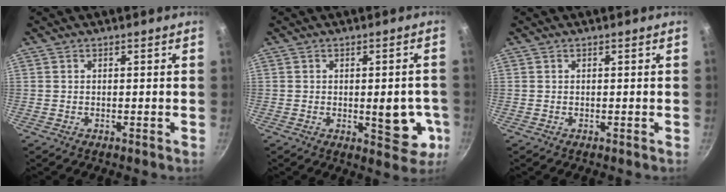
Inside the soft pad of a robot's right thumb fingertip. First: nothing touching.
{"total": 9.1, "force": [-1.6, 4.2, 7.9], "torque": [-0.070, 0.001, -0.015]}
{"total": 0.0}